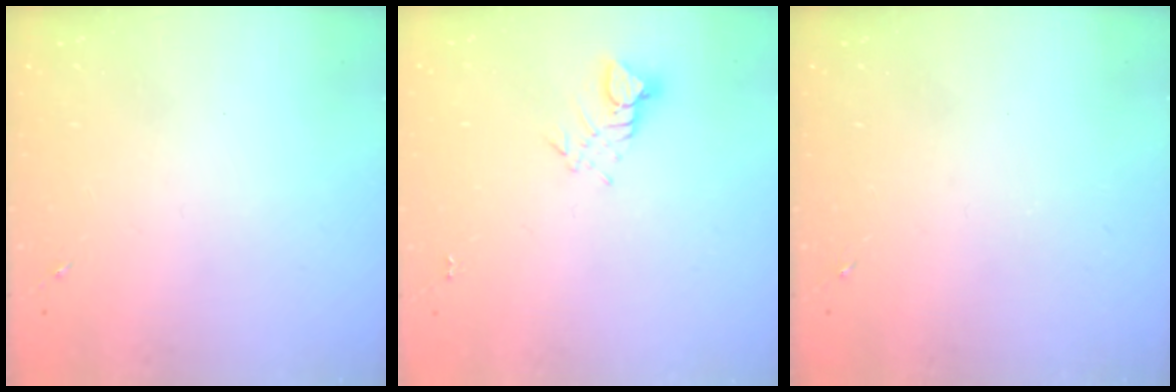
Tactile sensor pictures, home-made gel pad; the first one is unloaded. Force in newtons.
{"total": 3.1, "press": 3.1, "slide": 0.1}
{"total": 0.0}